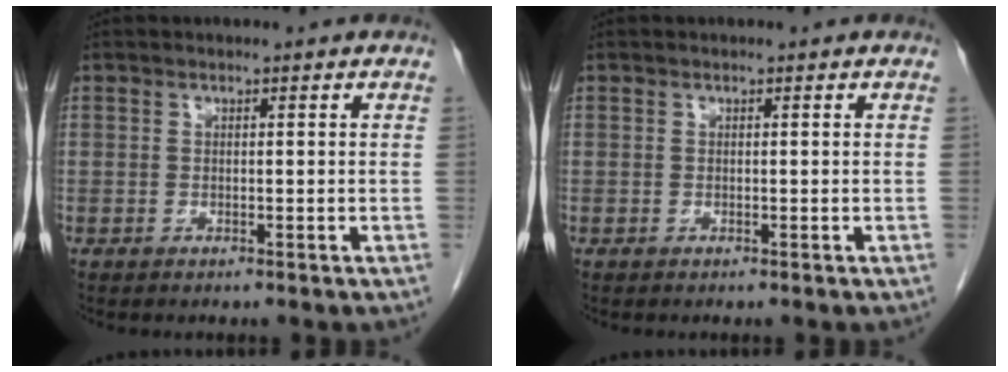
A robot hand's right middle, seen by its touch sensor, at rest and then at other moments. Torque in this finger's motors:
{"motor_torque": [0.22, -0.14, 0.03, 0.00]}